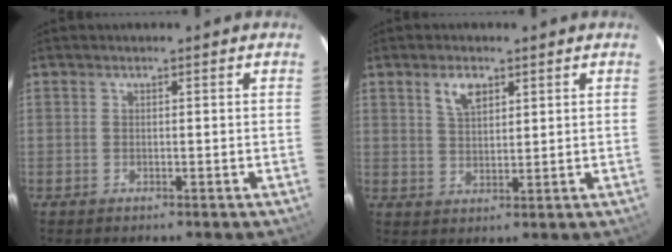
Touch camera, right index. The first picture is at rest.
{"total": 4.7, "force": [2.6, 2.4, 3.1], "torque": [-0.054, 0.008, 0.049]}